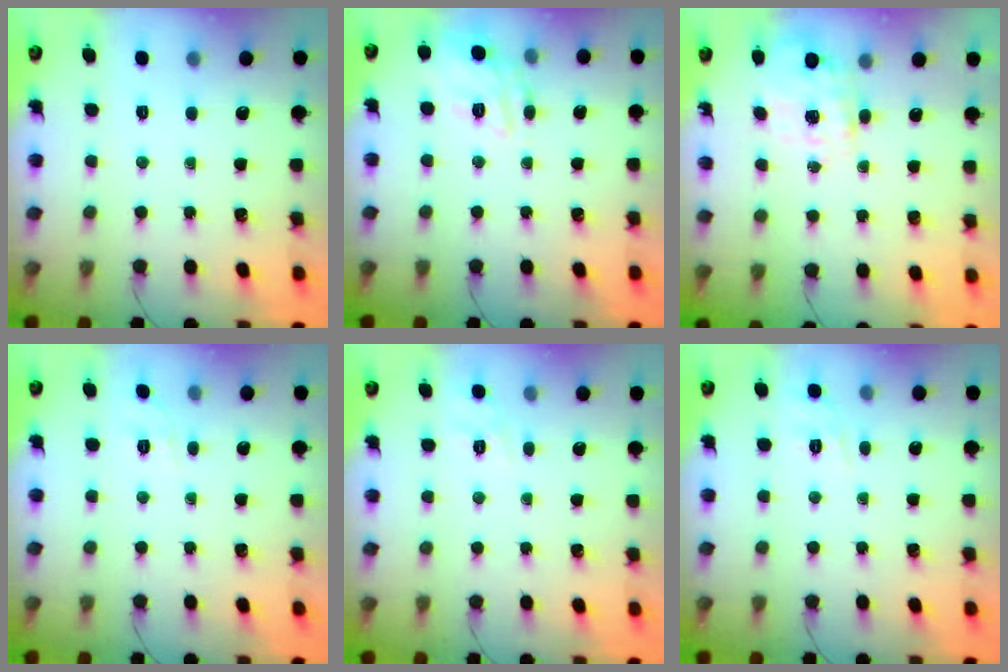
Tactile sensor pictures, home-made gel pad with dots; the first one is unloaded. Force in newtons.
{"total": 13.1, "press": 13.1, "slide": 0.5}
{"total": 4.0, "press": 3.9, "slide": 0.9}
{"total": 3.4, "press": 2.9, "slide": 1.7}
{"total": 9.1, "press": 8.8, "slide": 2.0}
{"total": 5.8, "press": 5.6, "slide": 1.6}